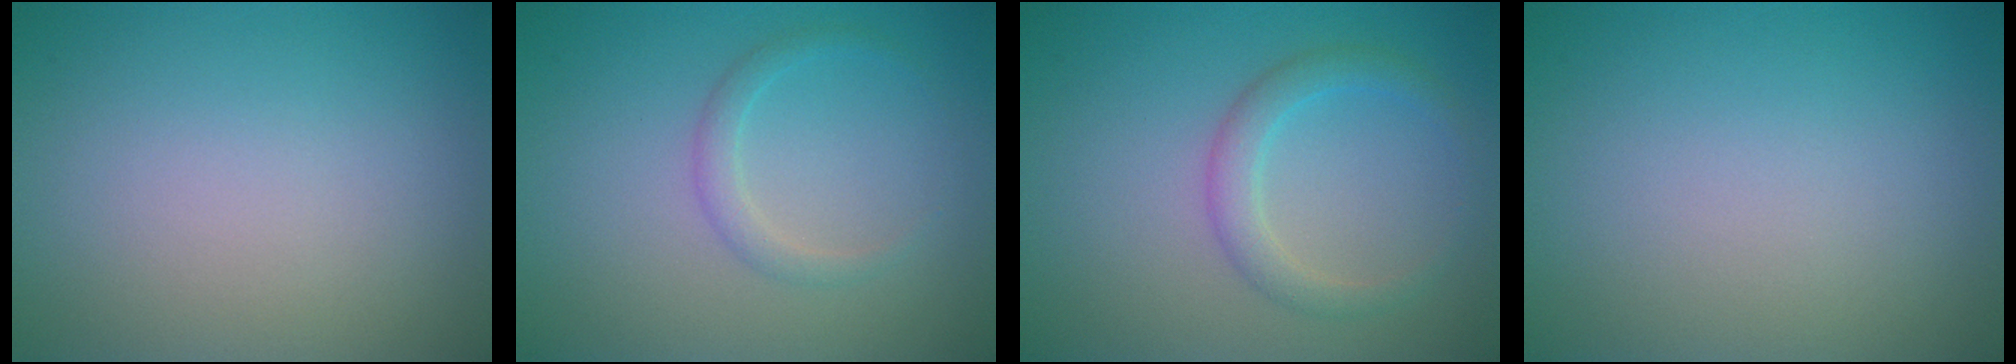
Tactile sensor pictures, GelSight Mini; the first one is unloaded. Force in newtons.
{"total": 1.5, "press": 1.5, "slide": 0.1}
{"total": 2.4, "press": 2.4, "slide": 0.2}
{"total": 0.0}